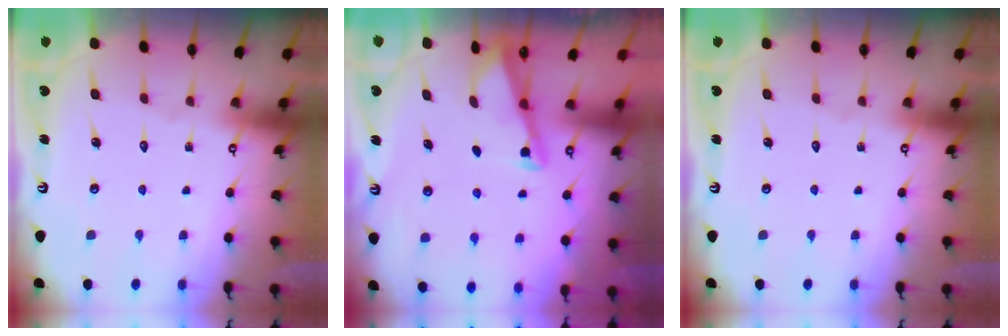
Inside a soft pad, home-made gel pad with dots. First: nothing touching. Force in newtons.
{"total": 2.8, "press": 2.8, "slide": 0.4}
{"total": 0.0}